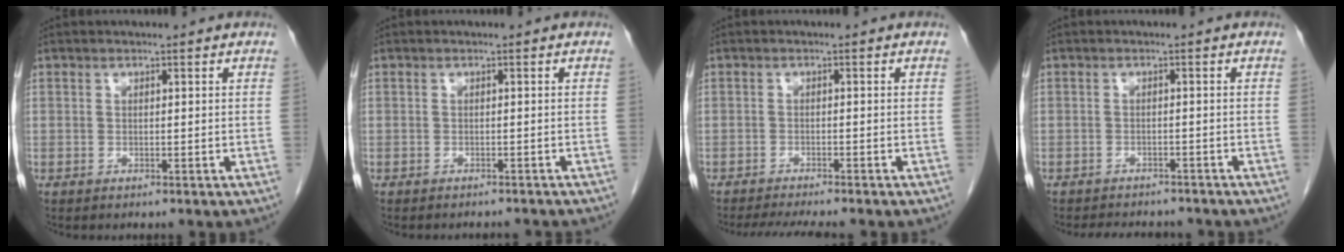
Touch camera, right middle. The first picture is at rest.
{"total": 5.1, "force": [-4.8, 1.0, 1.4], "torque": [-0.014, -0.007, -0.051]}
{"total": 6.6, "force": [-5.9, 0.2, 3.1], "torque": [-0.041, -0.013, -0.091]}
{"total": 7.3, "force": [-6.7, 2.1, 2.0], "torque": [-0.028, 0.000, -0.082]}